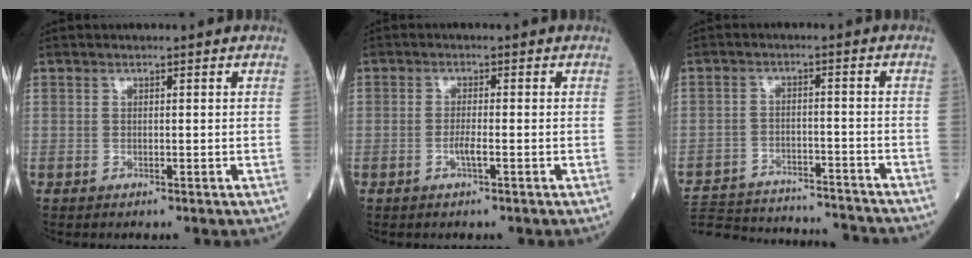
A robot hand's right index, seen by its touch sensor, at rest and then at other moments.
{"total": 2.0, "force": [-0.8, 0.0, 1.8], "torque": [-0.037, -0.001, -0.016]}
{"total": 21.2, "force": [-20.0, 3.3, 6.2], "torque": [-0.141, -0.015, -0.282]}